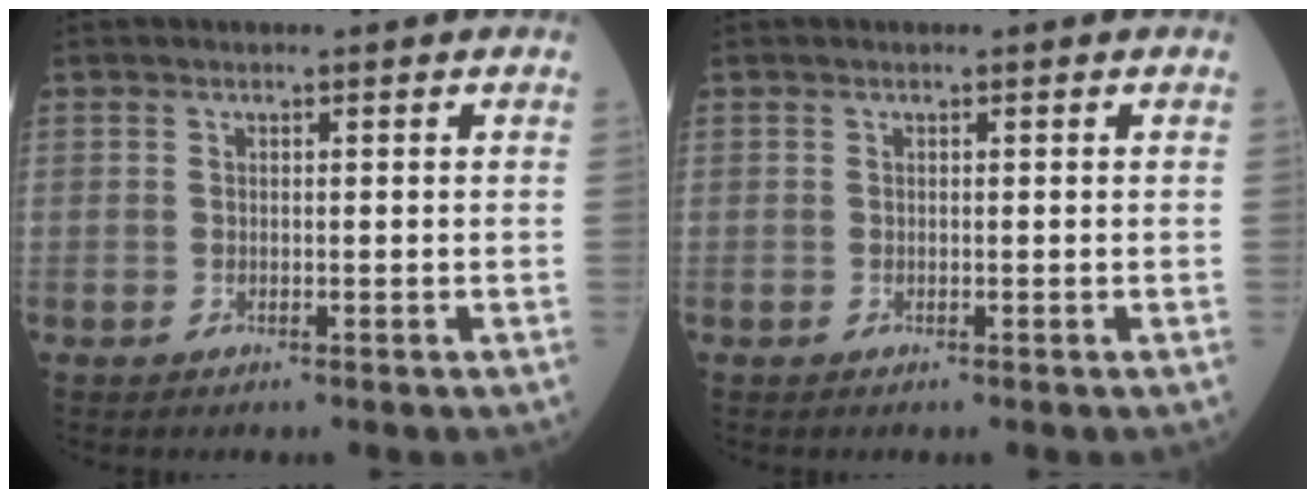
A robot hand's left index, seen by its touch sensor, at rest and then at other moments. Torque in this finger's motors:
{"motor_torque": [0.03, -0.03, 0.00, 0.00]}